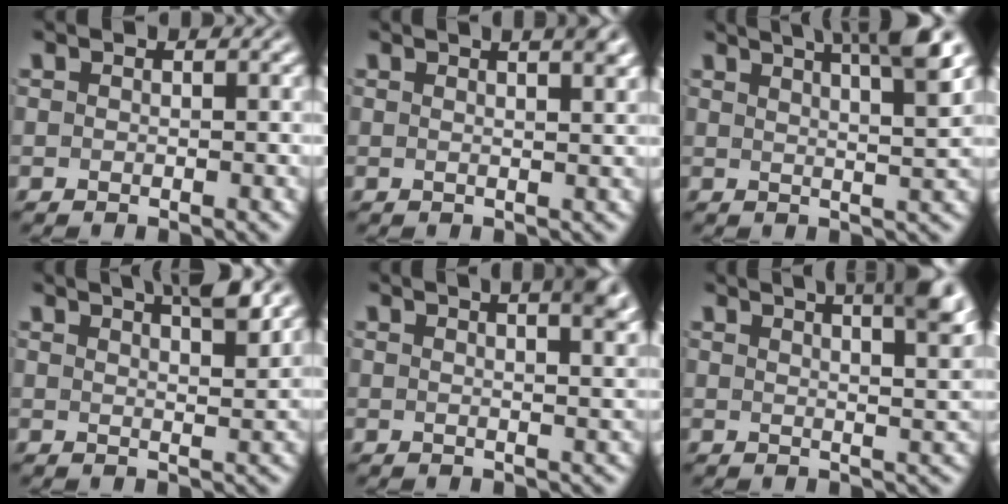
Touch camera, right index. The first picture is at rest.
{"total": 3.6, "force": [1.9, 0.3, 3.1], "torque": [-0.027, 0.005, 0.030]}
{"total": 8.0, "force": [5.0, 1.8, 5.9], "torque": [-0.064, 0.015, 0.071]}
{"total": 5.0, "force": [3.6, 0.4, 3.5], "torque": [-0.037, 0.004, 0.058]}
{"total": 7.5, "force": [3.9, 2.2, 6.0], "torque": [-0.055, 0.018, 0.052]}
{"total": 9.6, "force": [5.6, 3.0, 7.2], "torque": [-0.075, 0.014, 0.081]}